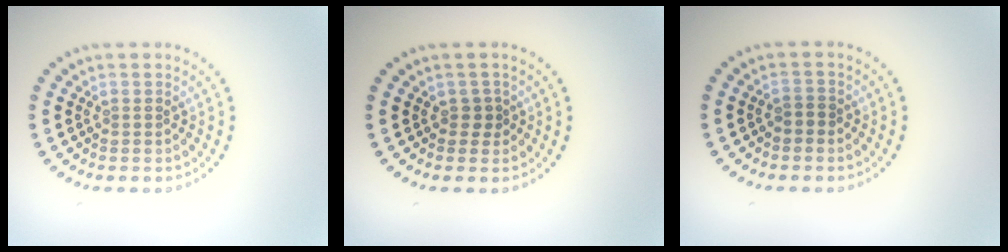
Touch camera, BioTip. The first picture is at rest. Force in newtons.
{"total": 1.2, "press": 0.8, "slide": 0.8}
{"total": 1.0, "press": 0.9, "slide": 0.3}